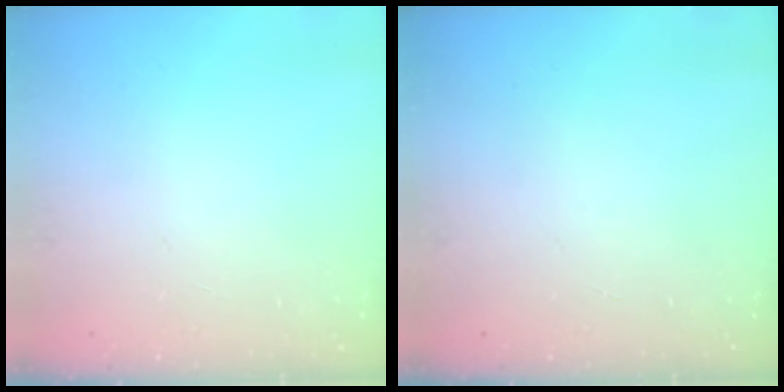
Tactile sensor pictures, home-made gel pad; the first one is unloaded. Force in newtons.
{"total": 0.0}